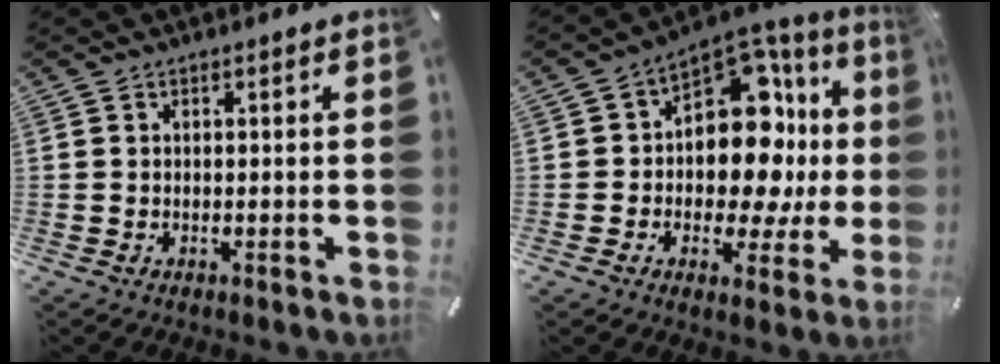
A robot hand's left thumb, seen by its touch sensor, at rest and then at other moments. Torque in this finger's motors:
{"motor_torque": [1.26, 1.26, 0.73, -0.17, 0.27]}